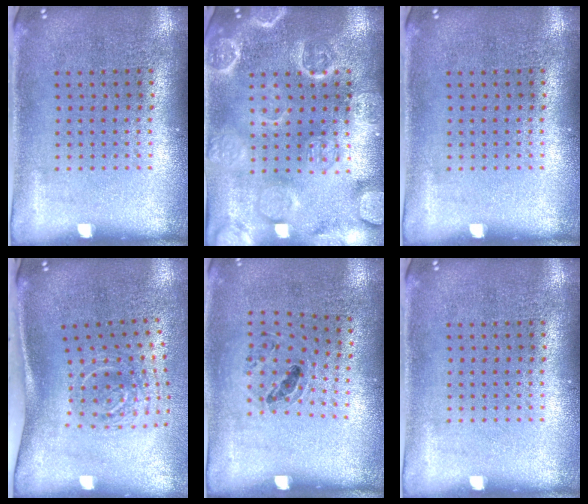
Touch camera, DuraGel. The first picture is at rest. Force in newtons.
{"total": 3.5, "press": 3.5, "slide": 0.4}
{"total": 0.0}
{"total": 2.0, "press": 1.3, "slide": 1.5}
{"total": 1.0, "press": 0.8, "slide": 0.5}
{"total": 0.0}